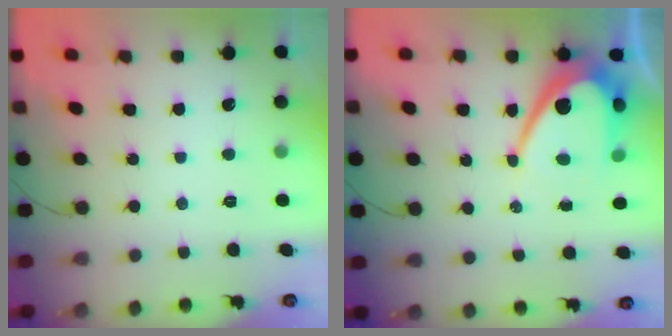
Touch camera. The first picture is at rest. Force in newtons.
{"total": 12.1, "press": 12.1, "slide": 0.8}